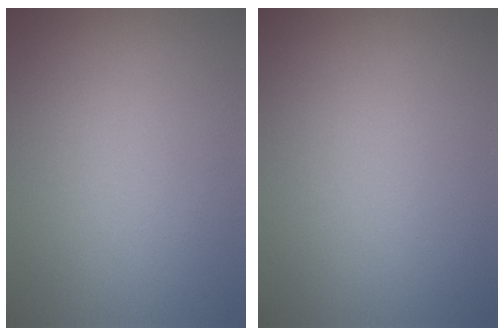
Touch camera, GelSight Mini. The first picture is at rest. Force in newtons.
{"total": 0.0}